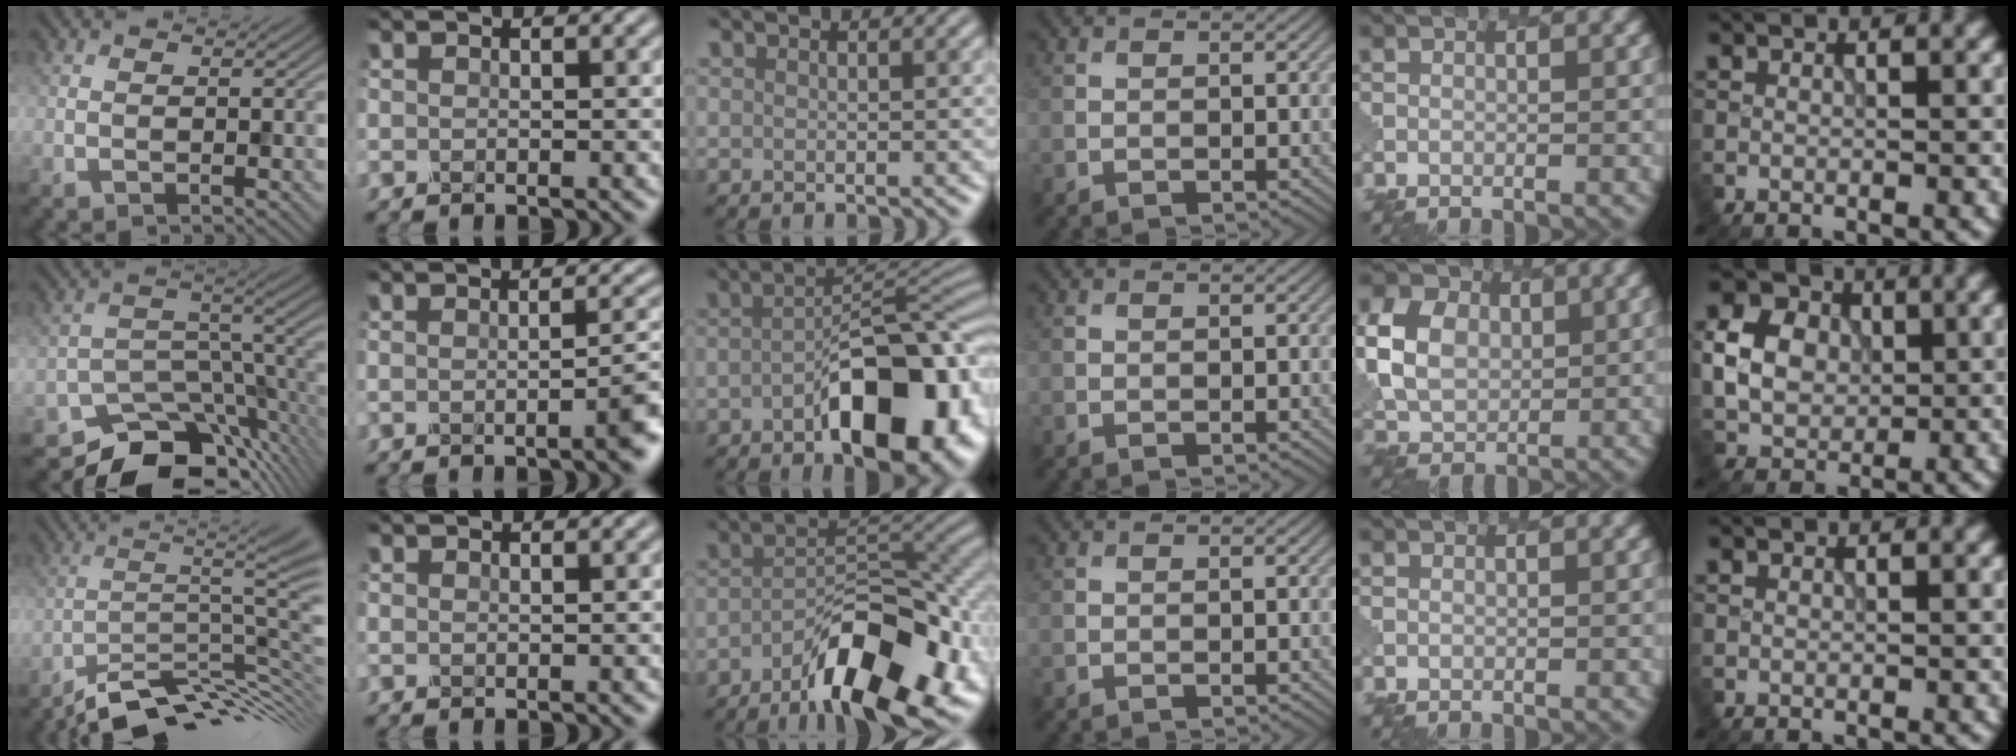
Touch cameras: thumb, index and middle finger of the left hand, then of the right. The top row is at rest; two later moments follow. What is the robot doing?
{"motion": "dispense", "object": "glue stick"}